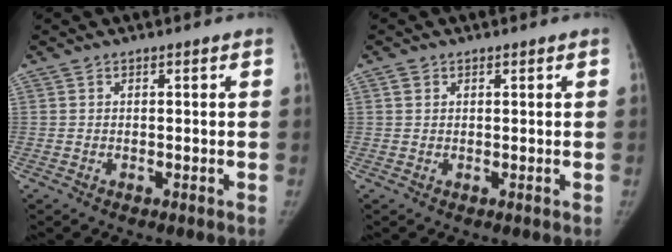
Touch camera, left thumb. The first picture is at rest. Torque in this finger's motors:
{"motor_torque": [0.14, 0.02, 0.17, -0.46, 0.08]}